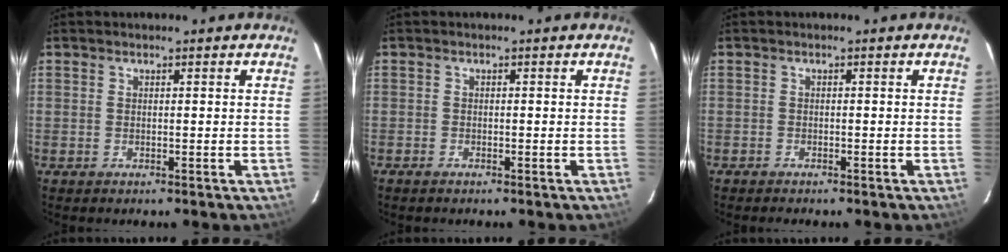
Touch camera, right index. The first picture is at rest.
{"total": 0.8, "force": [-0.7, 0.3, 0.1], "torque": [-0.007, 0.000, -0.015]}
{"total": 1.0, "force": [-1.0, 0.3, 0.0], "torque": [-0.011, 0.001, -0.019]}